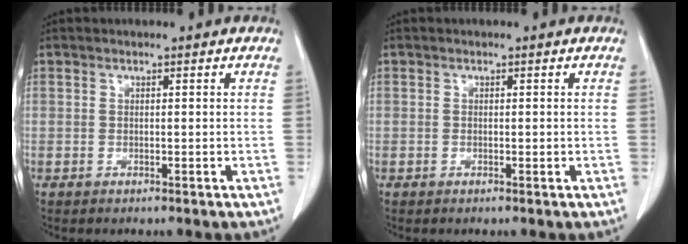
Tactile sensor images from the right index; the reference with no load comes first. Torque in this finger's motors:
{"motor_torque": [0.01, 0.00, 0.01, 0.01]}